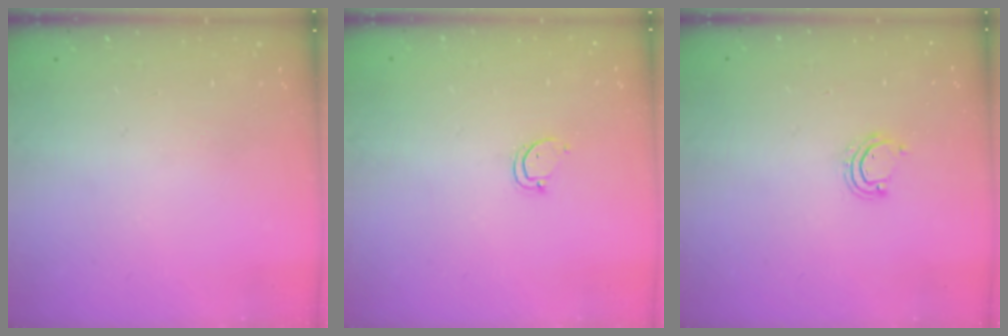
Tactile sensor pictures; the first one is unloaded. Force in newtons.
{"total": 2.6, "press": 2.6, "slide": 0.3}
{"total": 2.7, "press": 2.7, "slide": 0.2}